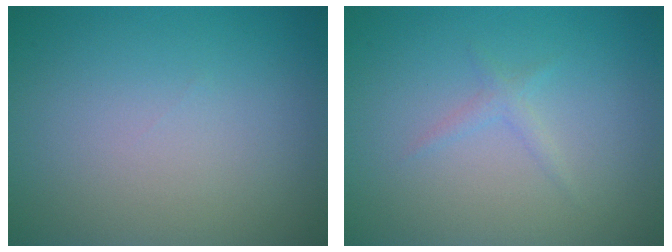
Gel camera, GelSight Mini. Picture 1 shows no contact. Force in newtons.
{"total": 0.9, "press": 0.9, "slide": 0.0}